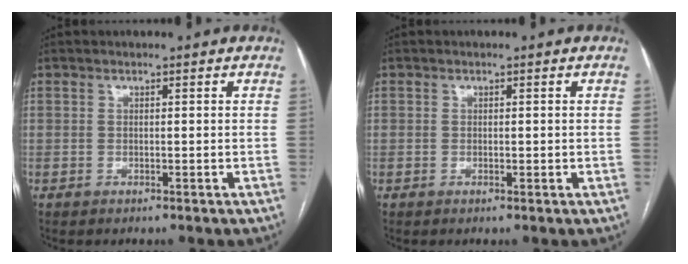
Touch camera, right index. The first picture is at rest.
{"total": 0.6, "force": [0.1, 0.4, 0.4], "torque": [-0.001, 0.002, 0.002]}